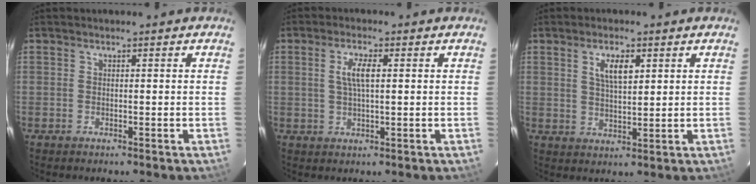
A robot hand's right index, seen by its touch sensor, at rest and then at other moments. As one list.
[{"total": 4.1, "force": [0.8, 1.2, 3.9], "torque": [-0.076, 0.004, 0.018]}, {"total": 5.0, "force": [2.0, 1.8, 4.1], "torque": [-0.074, 0.004, 0.037]}]